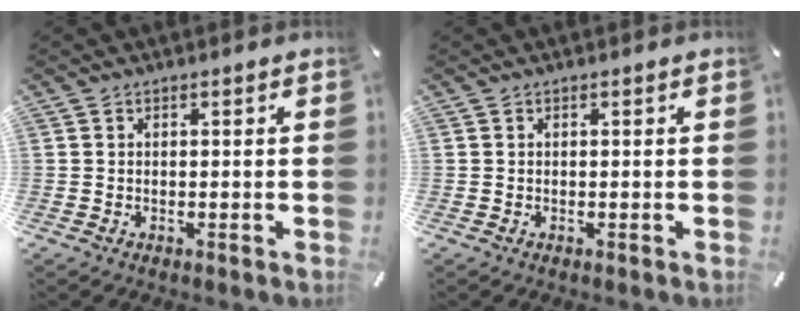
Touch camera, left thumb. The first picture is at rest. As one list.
[{"total": 0.0}]